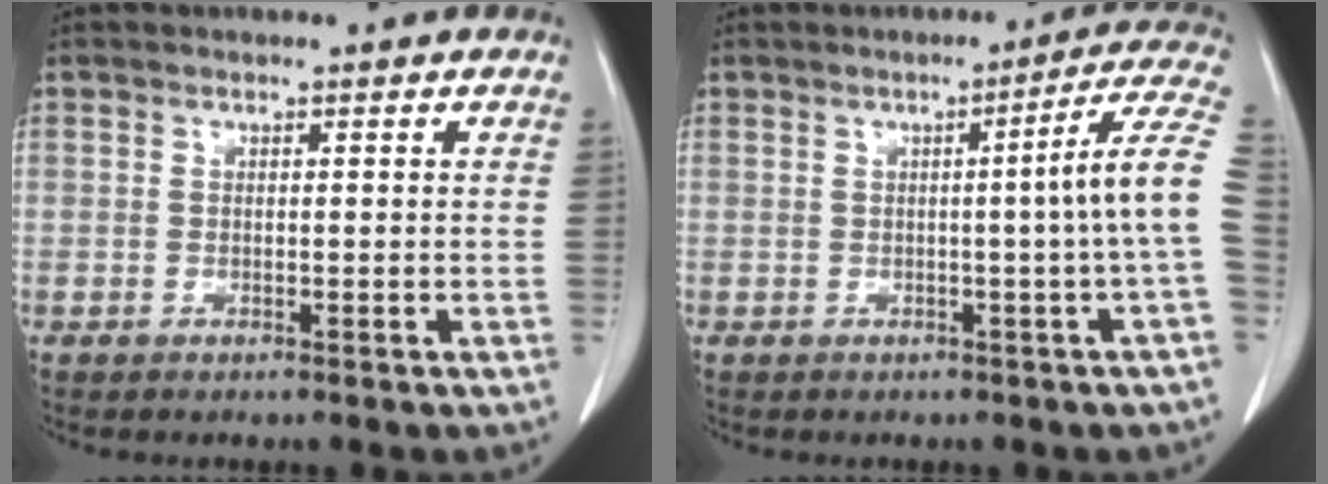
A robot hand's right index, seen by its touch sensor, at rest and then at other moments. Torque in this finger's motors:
{"motor_torque": [0.71, -0.51, 0.38, 0.06]}